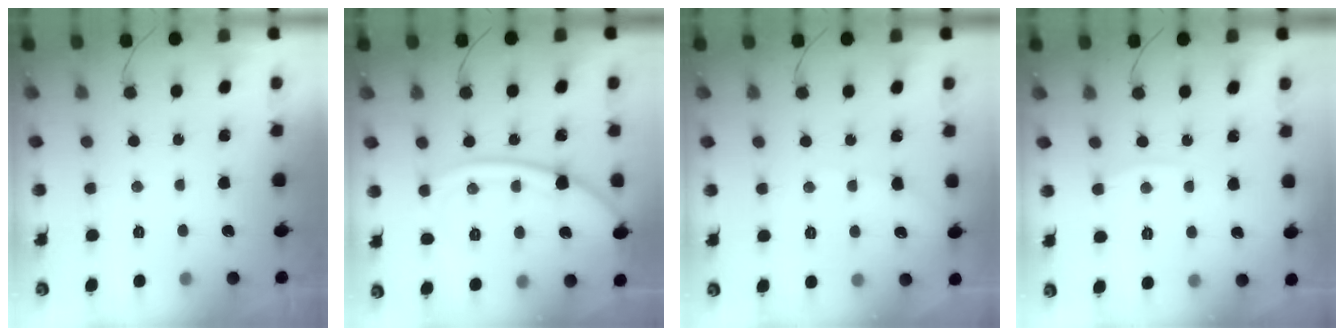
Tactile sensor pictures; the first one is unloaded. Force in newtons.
{"total": 15.5, "press": 15.4, "slide": 1.7}
{"total": 4.5, "press": 4.4, "slide": 0.4}
{"total": 4.3, "press": 4.3, "slide": 0.5}